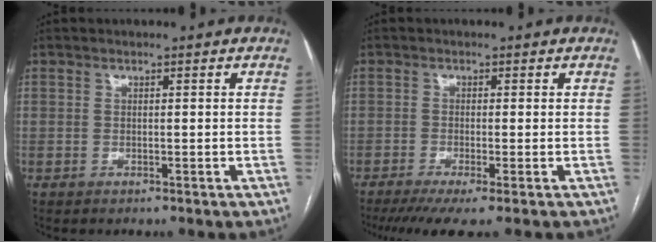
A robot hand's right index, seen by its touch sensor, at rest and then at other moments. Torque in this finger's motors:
{"motor_torque": [0.75, -0.77, 0.41, 0.08]}